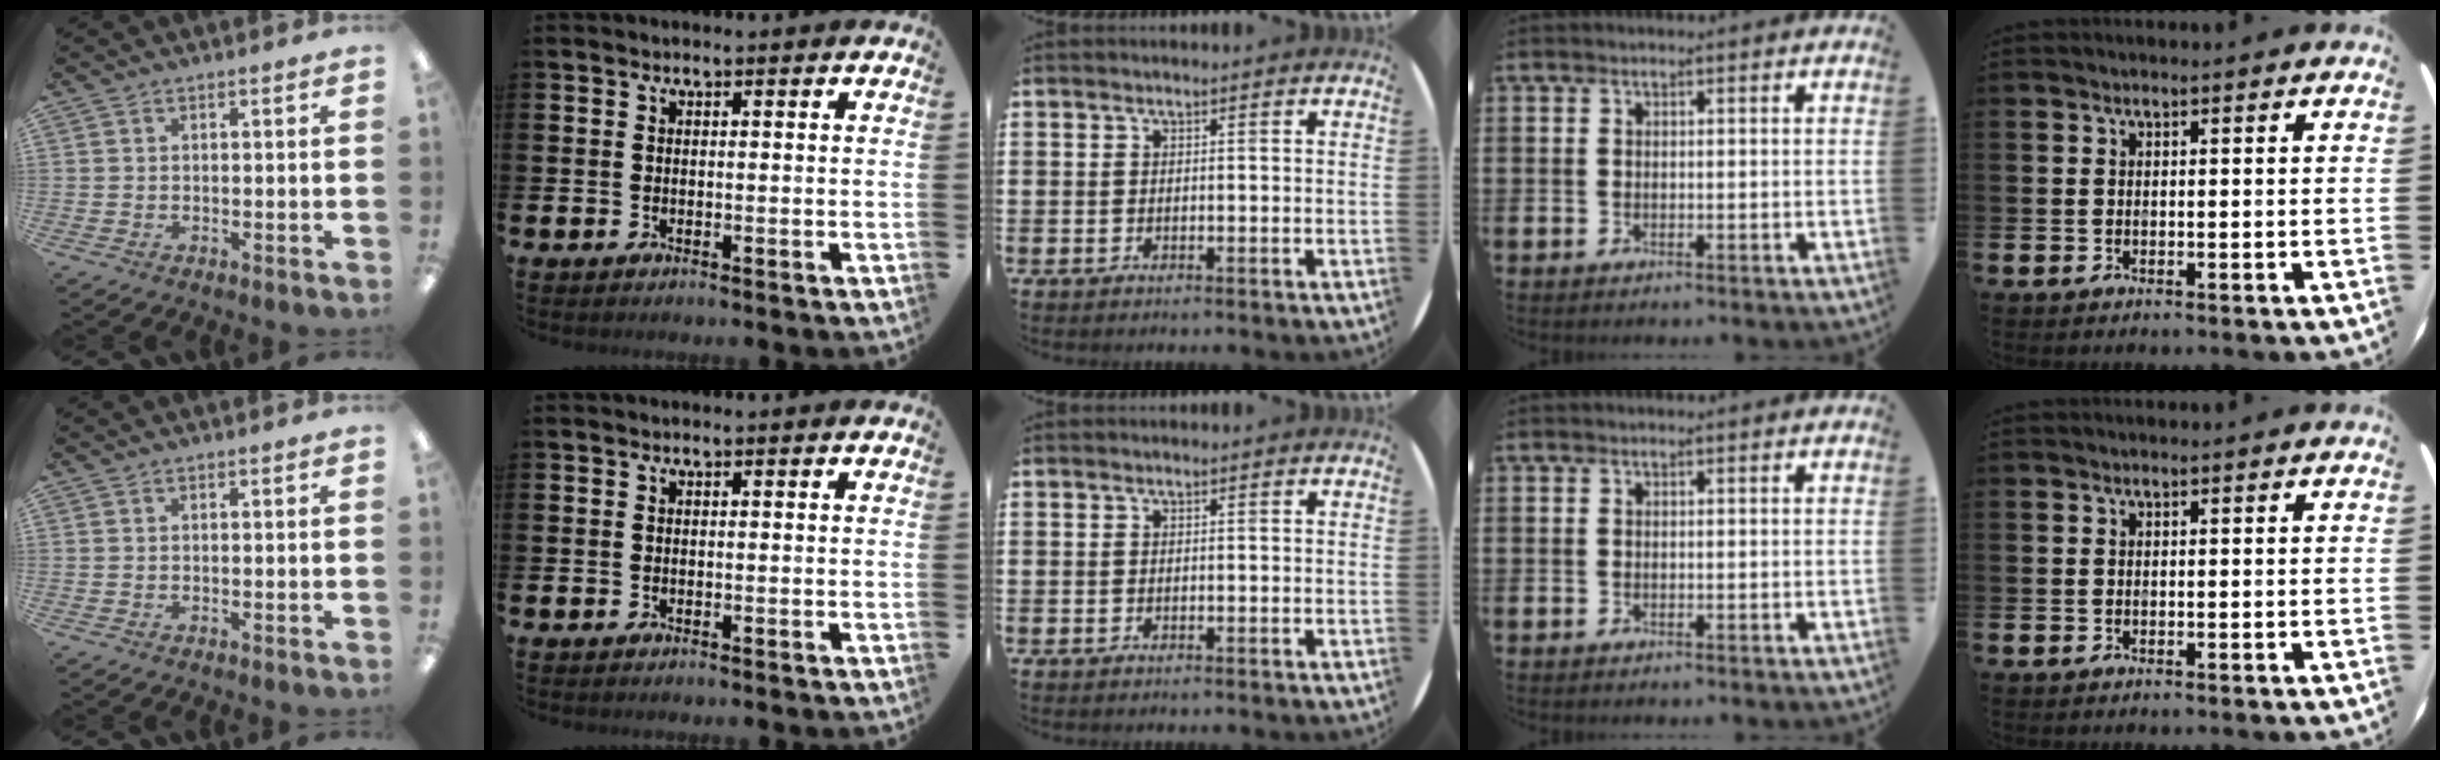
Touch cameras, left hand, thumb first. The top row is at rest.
{}